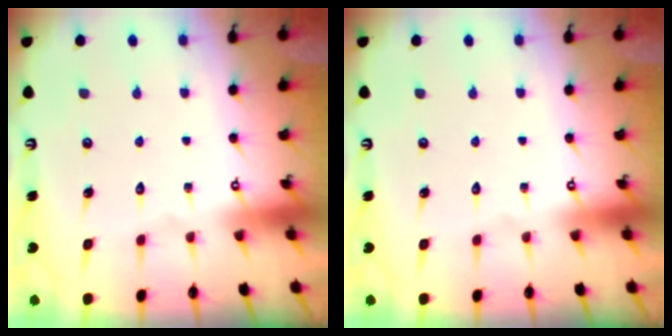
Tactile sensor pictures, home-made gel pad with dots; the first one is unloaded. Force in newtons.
{"total": 0.0}